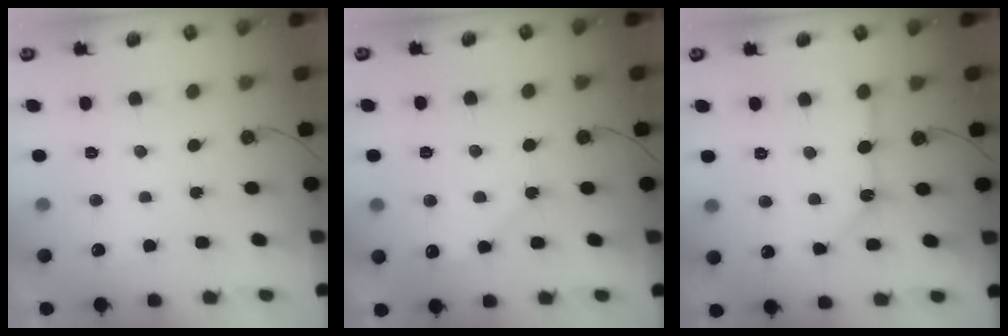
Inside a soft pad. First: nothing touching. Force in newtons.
{"total": 5.4, "press": 5.4, "slide": 0.8}
{"total": 10.6, "press": 10.6, "slide": 0.9}